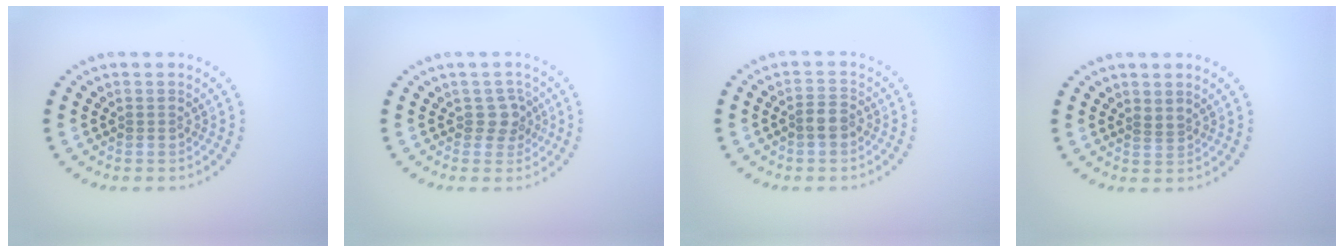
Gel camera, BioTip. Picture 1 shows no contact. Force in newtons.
{"total": 2.0, "press": 1.8, "slide": 1.0}
{"total": 1.8, "press": 1.6, "slide": 0.6}
{"total": 0.8, "press": 0.5, "slide": 0.6}